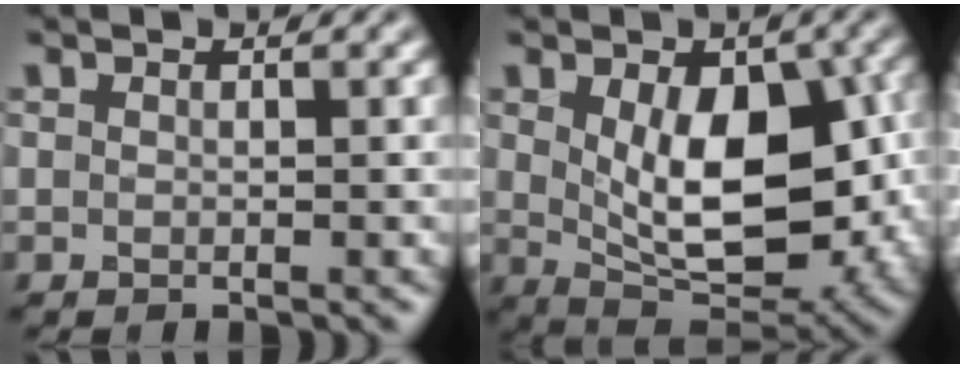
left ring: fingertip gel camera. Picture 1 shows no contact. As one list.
[{"total": 10.3, "force": [0.5, 5.6, 8.6], "torque": [-0.141, -0.018, 0.024]}]